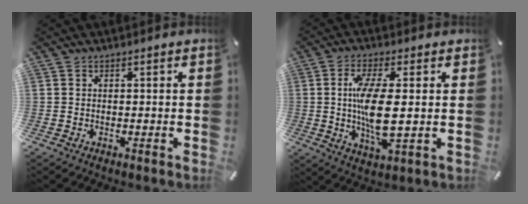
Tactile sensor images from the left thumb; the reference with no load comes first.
{"total": 11.4, "force": [0.6, 3.6, 10.8], "torque": [-0.232, -0.014, 0.004]}